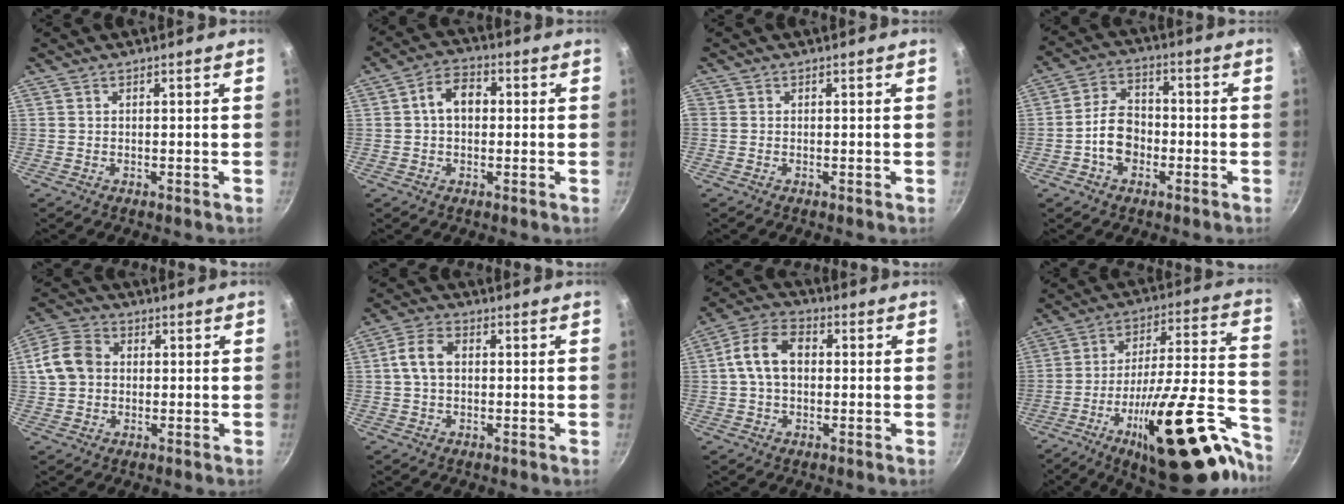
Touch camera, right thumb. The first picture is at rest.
{"total": 6.7, "force": [0.7, 4.6, 4.7], "torque": [-0.060, 0.018, 0.001]}
{"total": 0.0}
{"total": 8.2, "force": [-2.4, 6.0, 5.1], "torque": [-0.063, 0.031, -0.050]}
{"total": 8.5, "force": [0.8, 6.9, 4.7], "torque": [-0.072, 0.016, 0.000]}
{"total": 5.8, "force": [0.4, 4.0, 4.2], "torque": [-0.079, 0.017, 0.002]}
{"total": 9.7, "force": [0.7, 6.8, 6.9], "torque": [-0.113, 0.025, 0.000]}
{"total": 30.3, "force": [-16.8, 9.5, 23.4], "torque": [-0.294, 0.094, -0.258]}